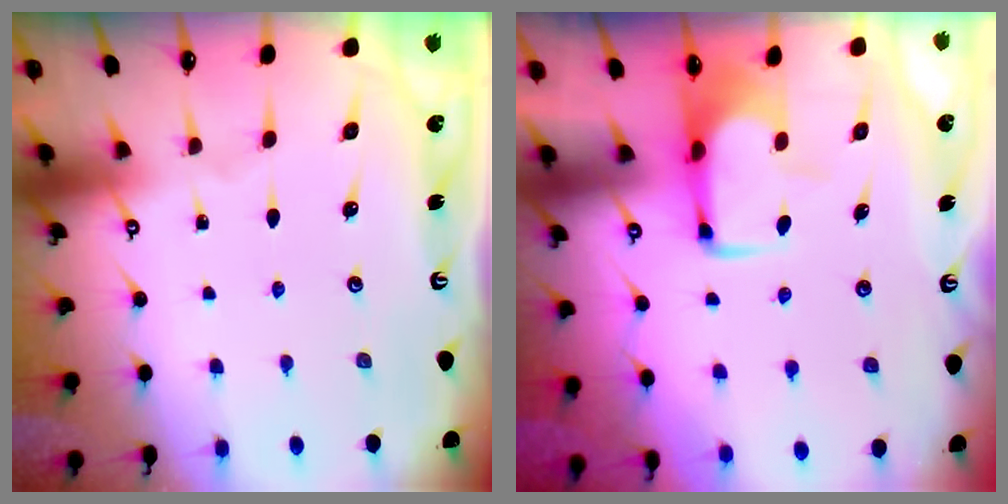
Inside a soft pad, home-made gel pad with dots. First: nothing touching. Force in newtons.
{"total": 1.7, "press": 1.7, "slide": 0.4}